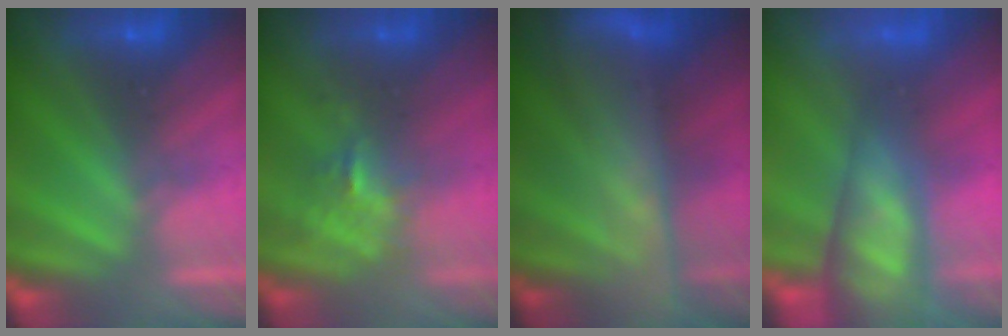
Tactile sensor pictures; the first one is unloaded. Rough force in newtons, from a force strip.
{"total": 2.5}
{"total": 6.6}
{"total": 7.6}